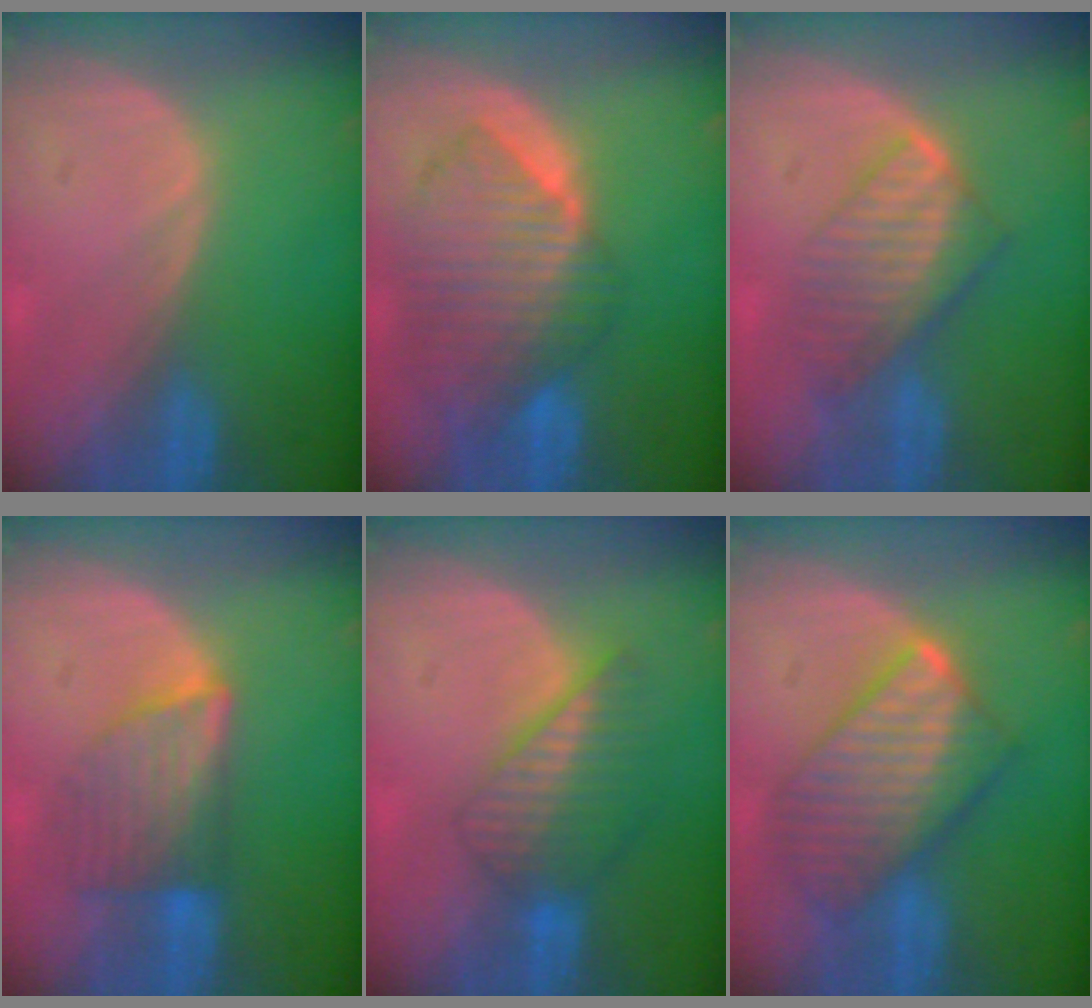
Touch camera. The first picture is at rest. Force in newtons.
{"total": 10.4, "press": 9.0, "slide": 5.1}
{"total": 7.1, "press": 6.5, "slide": 2.8}
{"total": 6.6, "press": 6.5, "slide": 1.0}
{"total": 6.6, "press": 6.1, "slide": 2.7}
{"total": 9.6, "press": 9.6, "slide": 0.9}